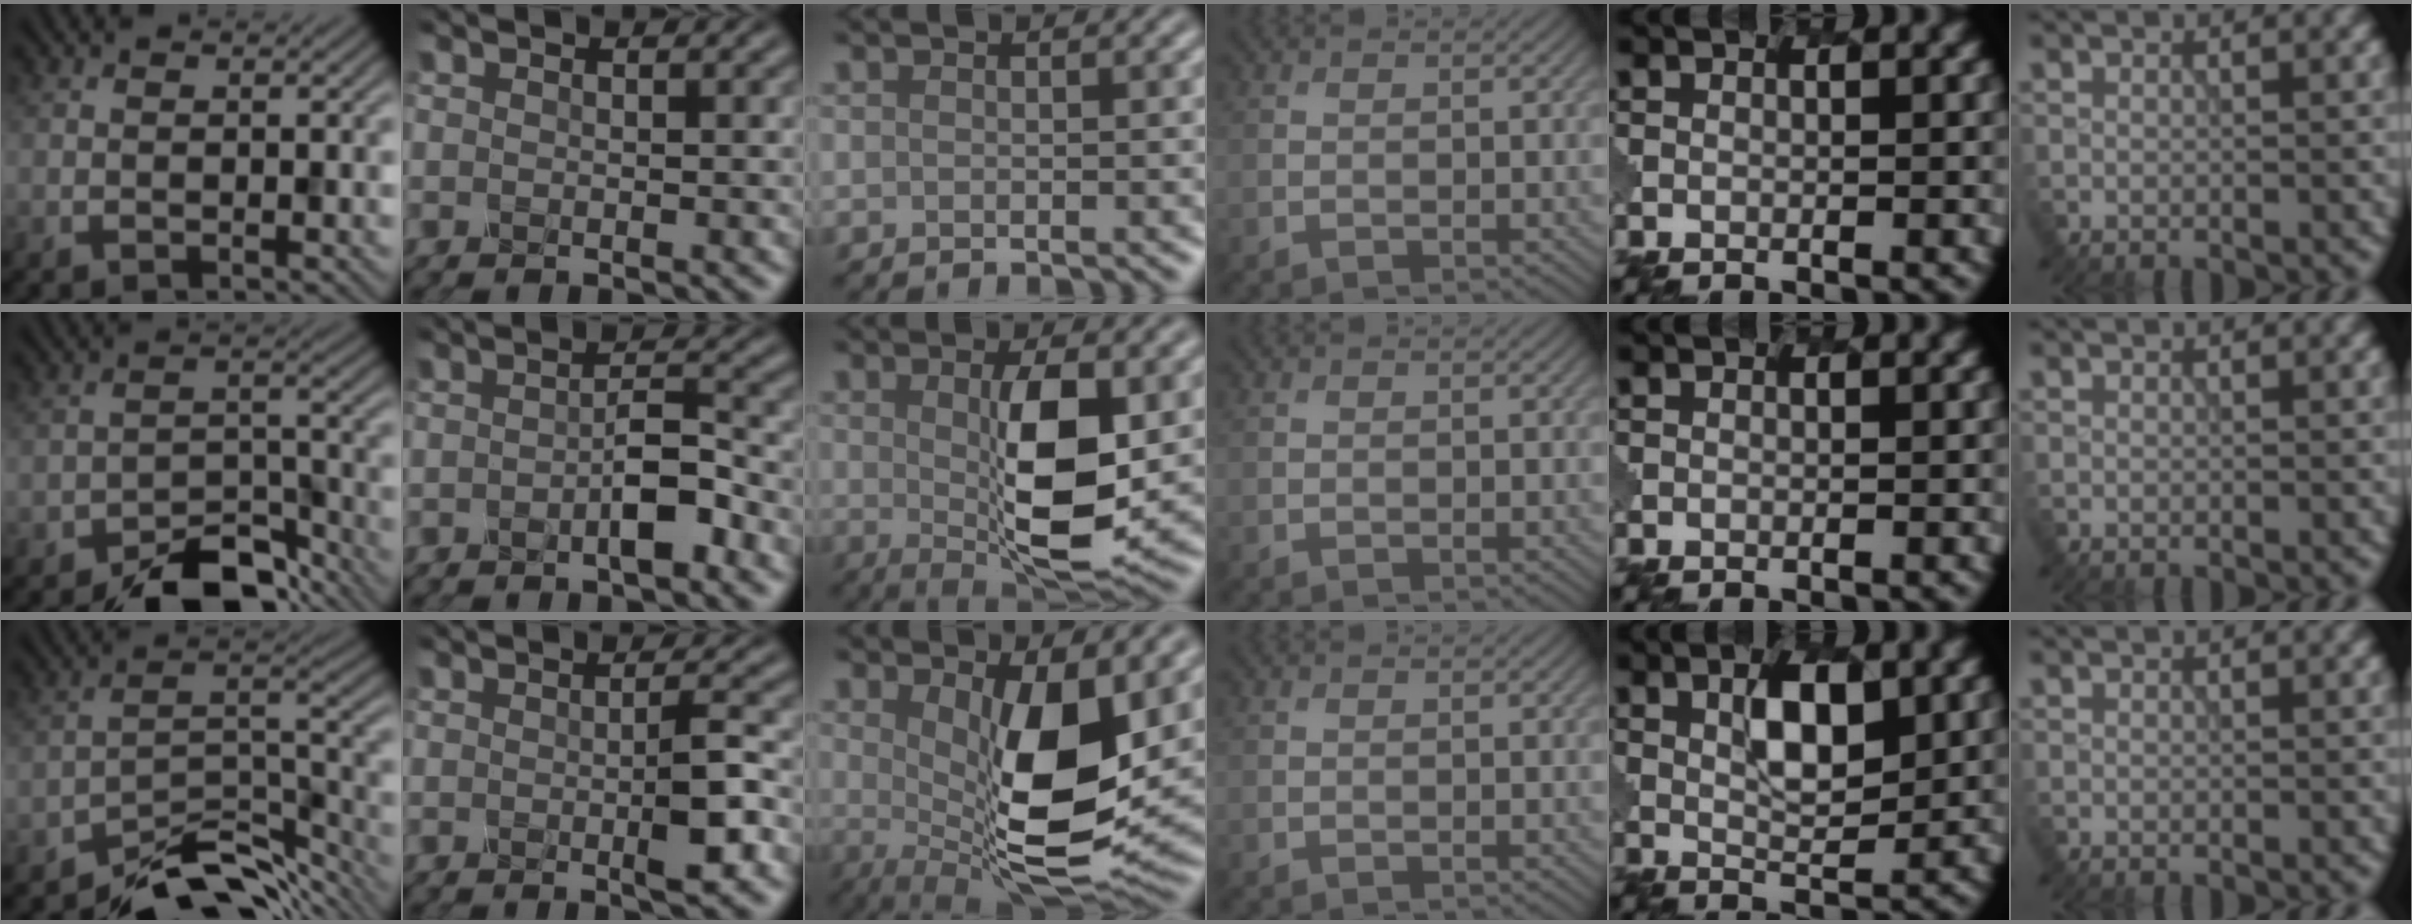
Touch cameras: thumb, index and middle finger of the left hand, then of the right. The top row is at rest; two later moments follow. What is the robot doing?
{"motion": "press", "object": "mechanical pencil"}